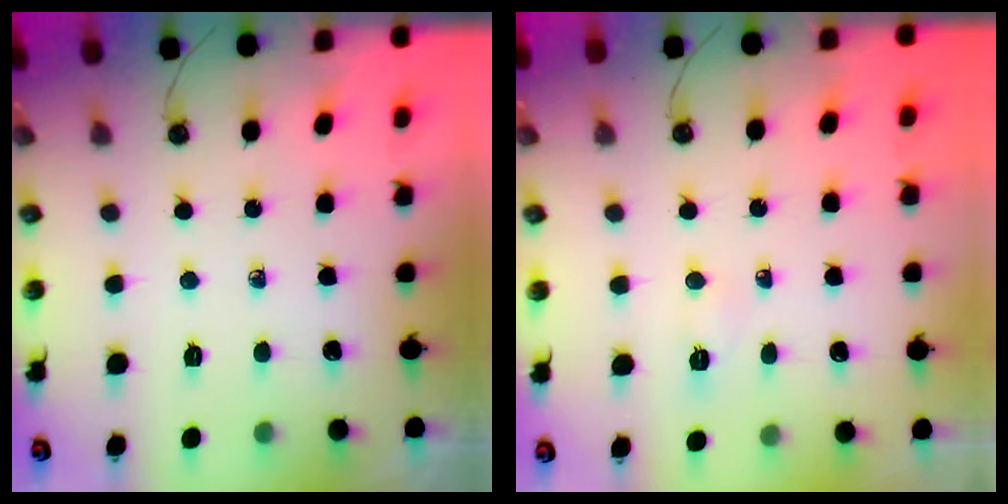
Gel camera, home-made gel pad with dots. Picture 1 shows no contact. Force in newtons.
{"total": 3.9, "press": 3.6, "slide": 1.5}